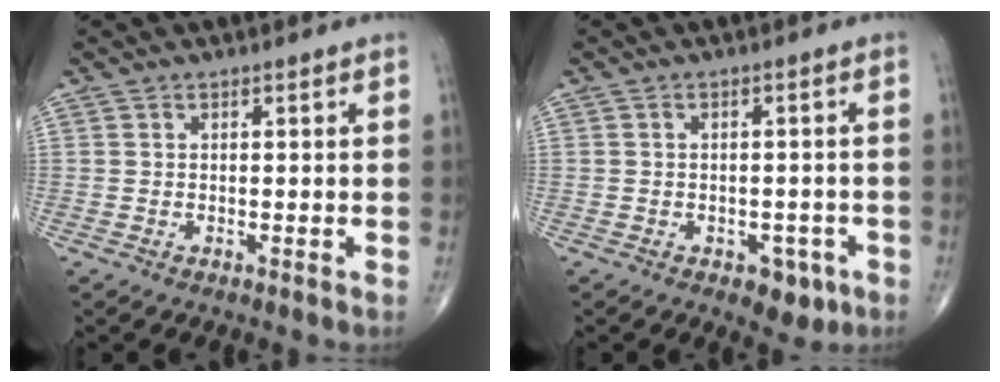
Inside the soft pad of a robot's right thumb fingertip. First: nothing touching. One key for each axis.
{"total": 4.8, "fx": -2.4, "fy": 3.0, "fz": 2.9, "tx": -0.015, "ty": 0.011, "tz": -0.027}